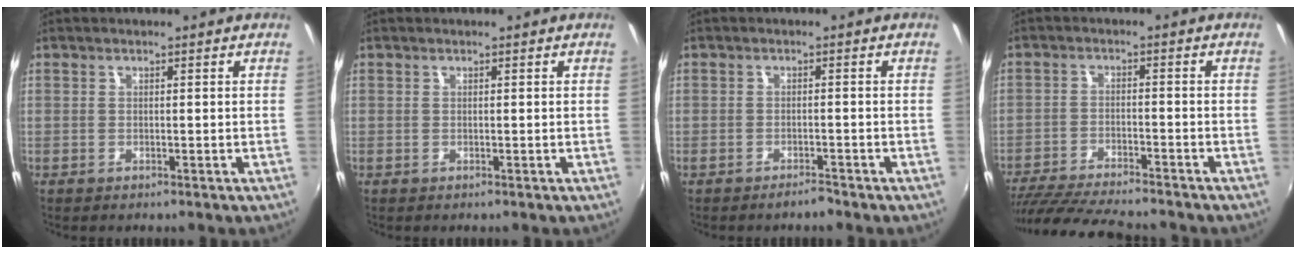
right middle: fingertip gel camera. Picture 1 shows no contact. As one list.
[{"total": 0.0}, {"total": 2.0, "force": [-1.8, 0.3, 0.7], "torque": [-0.018, -0.003, -0.030]}, {"total": 14.4, "force": [-12.9, 1.6, 6.3], "torque": [-0.140, -0.024, -0.216]}]